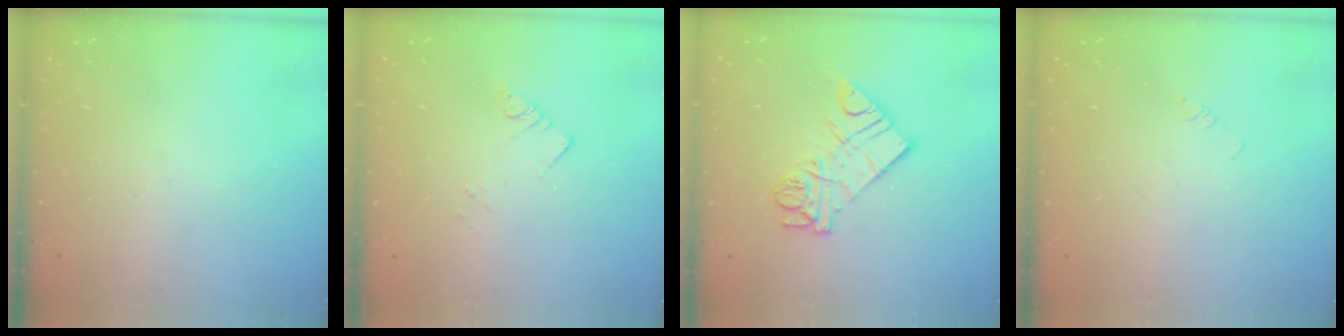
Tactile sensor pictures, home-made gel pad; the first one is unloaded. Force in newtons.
{"total": 3.6, "press": 3.6, "slide": 0.4}
{"total": 12.0, "press": 11.9, "slide": 1.0}
{"total": 1.1, "press": 1.1, "slide": 0.1}